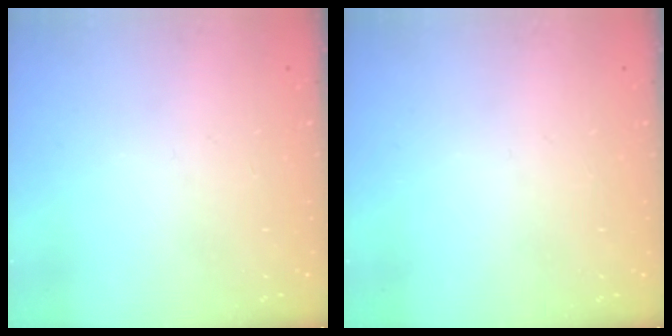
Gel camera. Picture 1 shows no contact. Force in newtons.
{"total": 0.0}